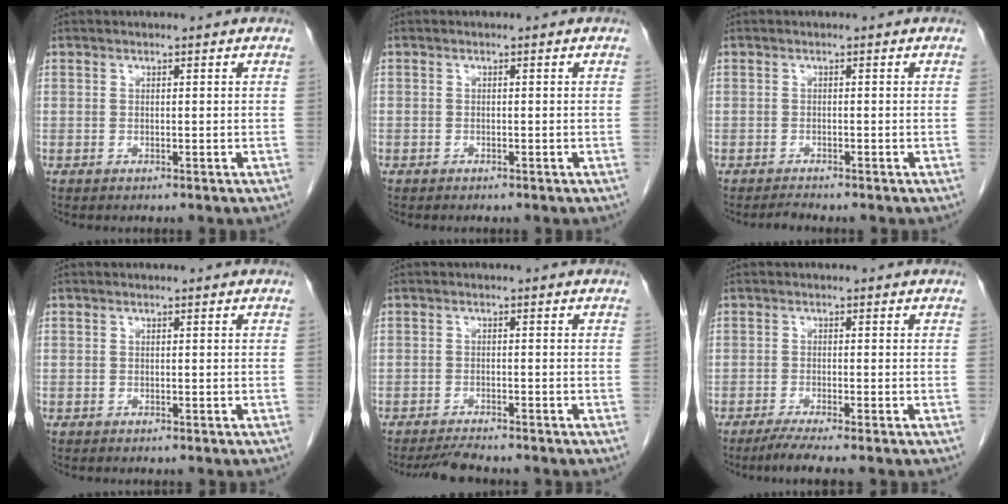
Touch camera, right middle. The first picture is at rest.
{"total": 0.5, "force": [-0.4, 0.4, 0.0], "torque": [-0.006, 0.003, -0.008]}
{"total": 1.0, "force": [-1.0, -0.2, 0.1], "torque": [-0.004, -0.005, -0.015]}
{"total": 0.0}
{"total": 3.3, "force": [-3.2, 0.0, 1.0], "torque": [-0.021, -0.014, -0.053]}
{"total": 4.0, "force": [-3.1, -0.5, 2.5], "torque": [-0.045, -0.011, -0.057]}